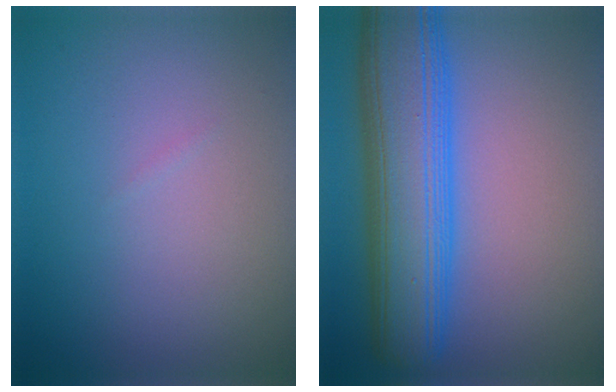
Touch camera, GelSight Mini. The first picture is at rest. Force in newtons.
{"total": 10.4, "press": 10.4, "slide": 0.3}